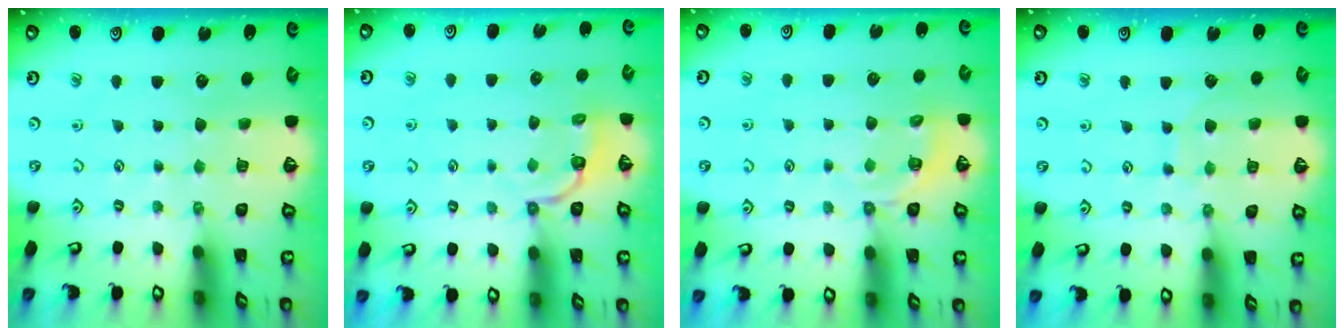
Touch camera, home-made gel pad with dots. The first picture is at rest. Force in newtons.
{"total": 3.5, "press": 2.1, "slide": 2.9}
{"total": 5.0, "press": 4.6, "slide": 2.0}
{"total": 7.1, "press": 7.1, "slide": 0.5}